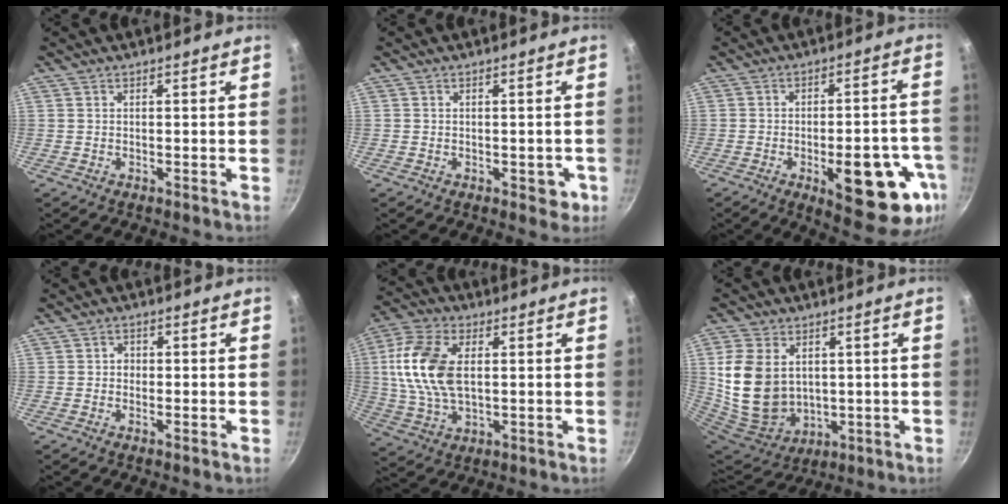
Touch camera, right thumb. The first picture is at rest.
{"total": 3.5, "force": [-1.1, 2.3, 2.4], "torque": [-0.011, 0.009, -0.011]}
{"total": 18.5, "force": [-6.7, 7.3, 15.6], "torque": [-0.151, 0.014, -0.081]}
{"total": 1.7, "force": [-0.1, 1.5, 0.9], "torque": [-0.012, 0.000, -0.009]}
{"total": 14.3, "force": [2.1, 8.2, 11.5], "torque": [-0.225, 0.004, 0.036]}
{"total": 16.3, "force": [2.8, 12.2, 10.5], "torque": [-0.193, -0.023, 0.077]}